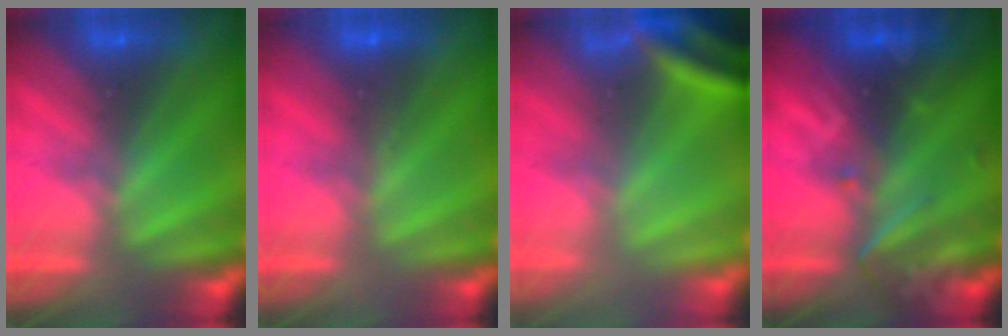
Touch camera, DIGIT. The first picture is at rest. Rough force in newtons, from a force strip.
{"total": 2.7}
{"total": 4.0}
{"total": 2.7}